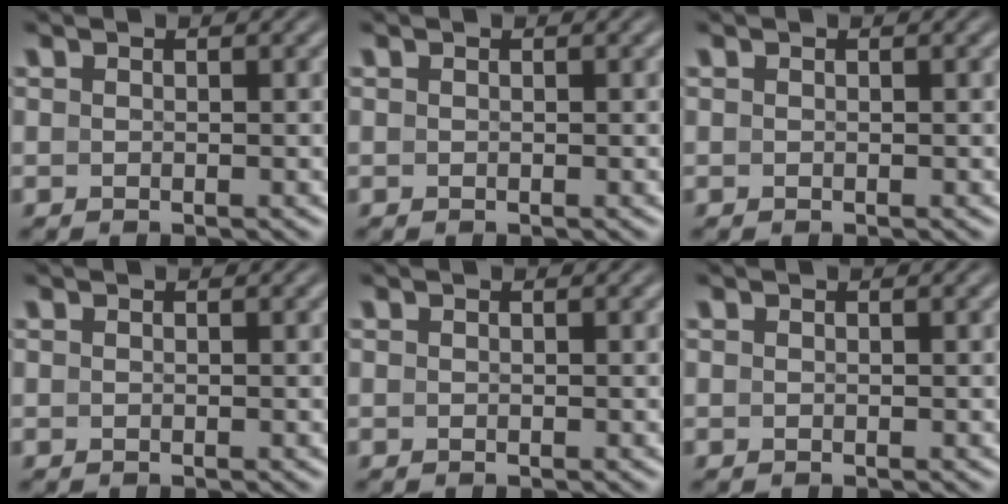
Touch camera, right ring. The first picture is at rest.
{"total": 0.0}
{"total": 0.0}
{"total": 0.0}
{"total": 0.0}
{"total": 0.0}